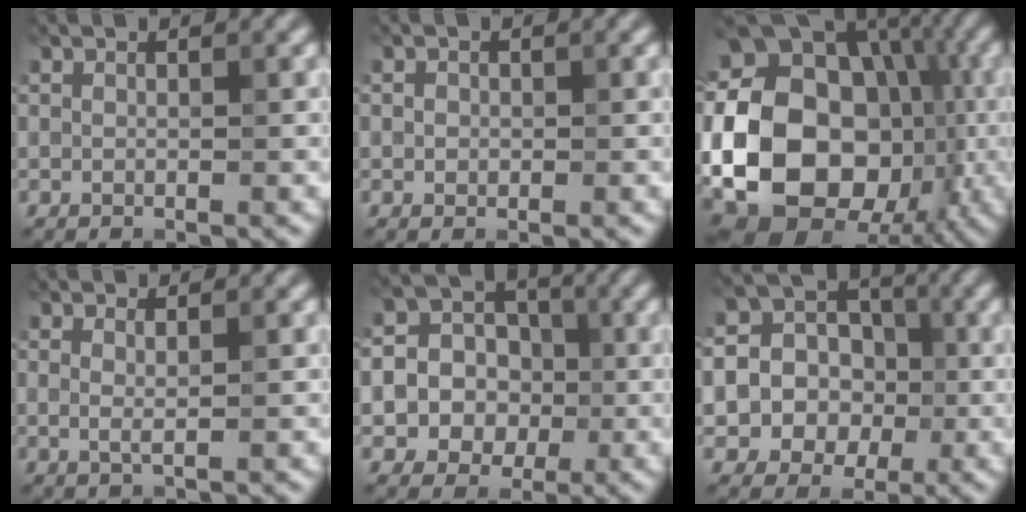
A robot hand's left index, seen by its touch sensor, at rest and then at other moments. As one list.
[{"total": 0.7, "force": [0.0, 0.7, 0.2], "torque": [-0.002, -0.003, -0.002]}, {"total": 23.9, "force": [-3.1, 20.1, 12.6], "torque": [-0.212, -0.004, -0.098]}, {"total": 1.2, "force": [0.3, 0.4, 1.1], "torque": [-0.022, -0.004, 0.006]}, {"total": 9.4, "force": [-1.3, 8.7, 3.4], "torque": [-0.061, 0.012, -0.048]}, {"total": 11.7, "force": [-1.4, 10.9, 4.1], "torque": [-0.088, 0.011, -0.051]}]